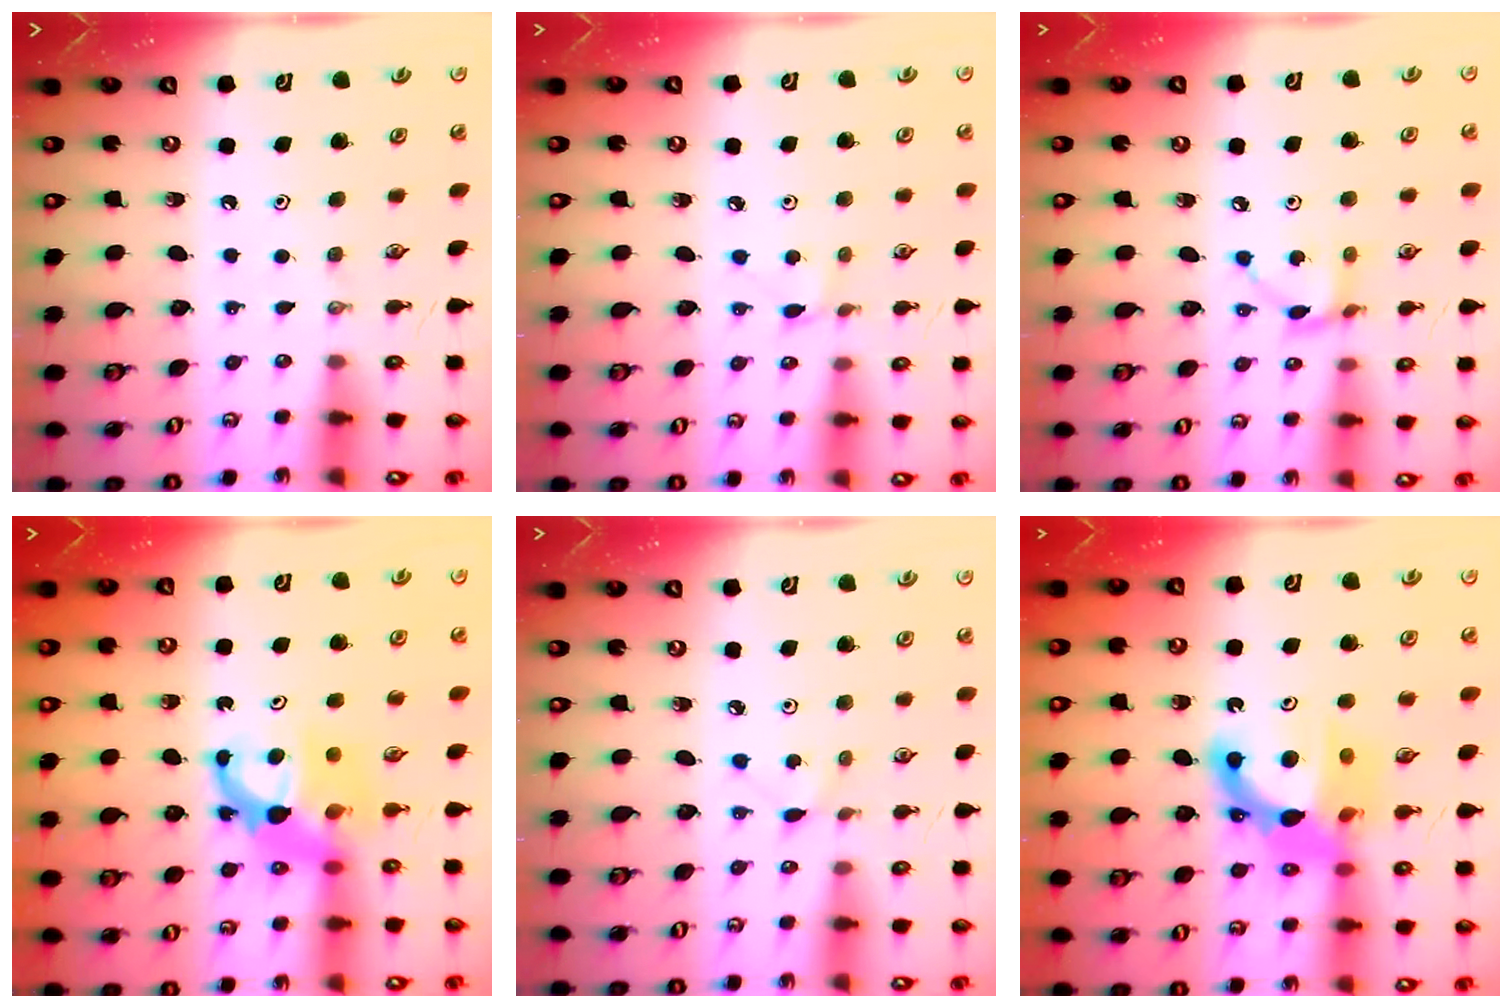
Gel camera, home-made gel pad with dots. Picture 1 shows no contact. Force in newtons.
{"total": 2.2, "press": 2.2, "slide": 0.3}
{"total": 5.3, "press": 5.3, "slide": 0.3}
{"total": 6.8, "press": 6.7, "slide": 0.4}
{"total": 2.3, "press": 2.3, "slide": 0.3}
{"total": 13.3, "press": 13.1, "slide": 2.8}